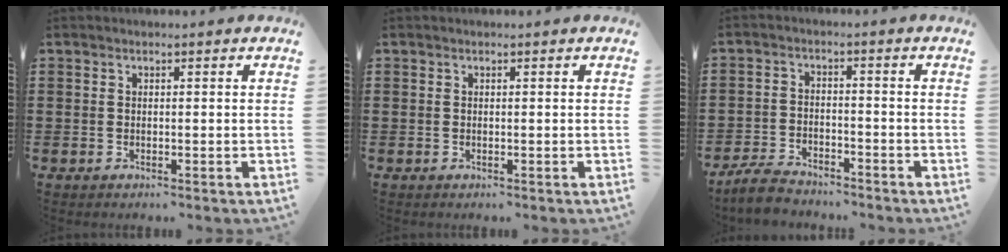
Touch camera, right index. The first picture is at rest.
{"total": 0.0}
{"total": 4.4, "force": [-4.2, 0.9, 1.0], "torque": [-0.035, 0.003, -0.087]}